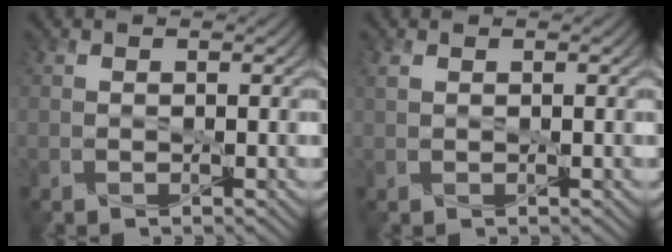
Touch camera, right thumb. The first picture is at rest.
{"total": 1.0, "force": [0.5, 0.5, 0.6], "torque": [-0.019, 0.003, 0.011]}